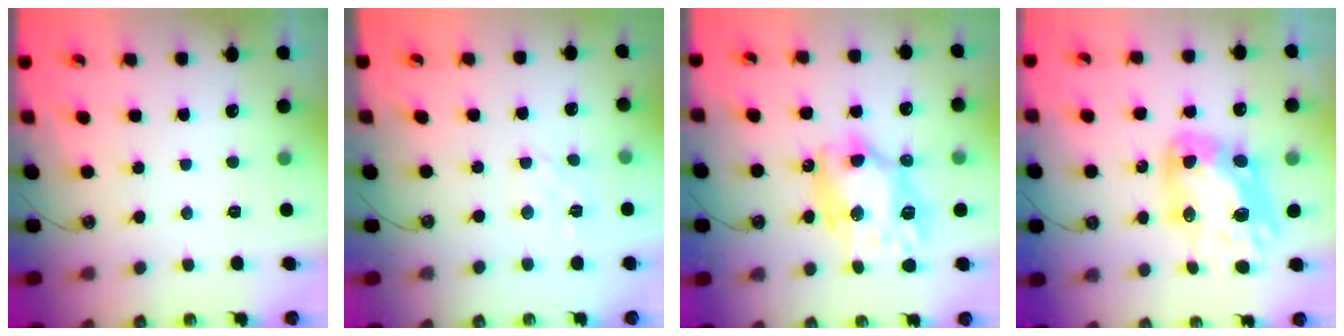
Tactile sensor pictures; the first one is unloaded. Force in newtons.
{"total": 4.1, "press": 4.1, "slide": 0.5}
{"total": 12.8, "press": 12.7, "slide": 1.3}
{"total": 12.7, "press": 12.7, "slide": 0.8}